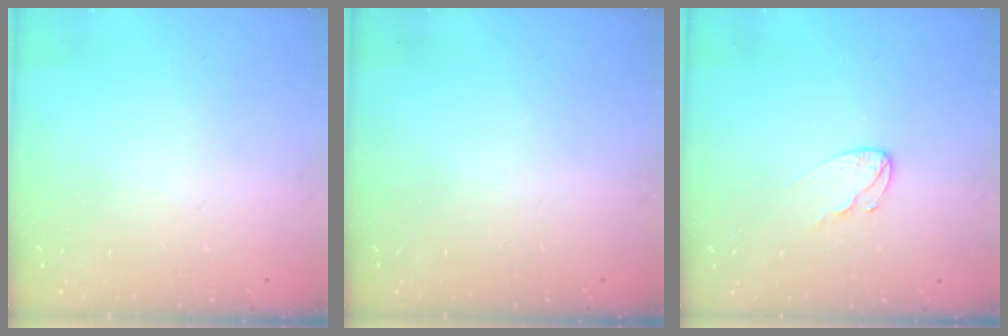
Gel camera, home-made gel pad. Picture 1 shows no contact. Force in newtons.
{"total": 0.0}
{"total": 5.1, "press": 5.1, "slide": 0.4}